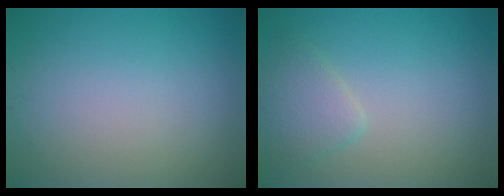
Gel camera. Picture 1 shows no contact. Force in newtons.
{"total": 2.4, "press": 2.4, "slide": 0.2}